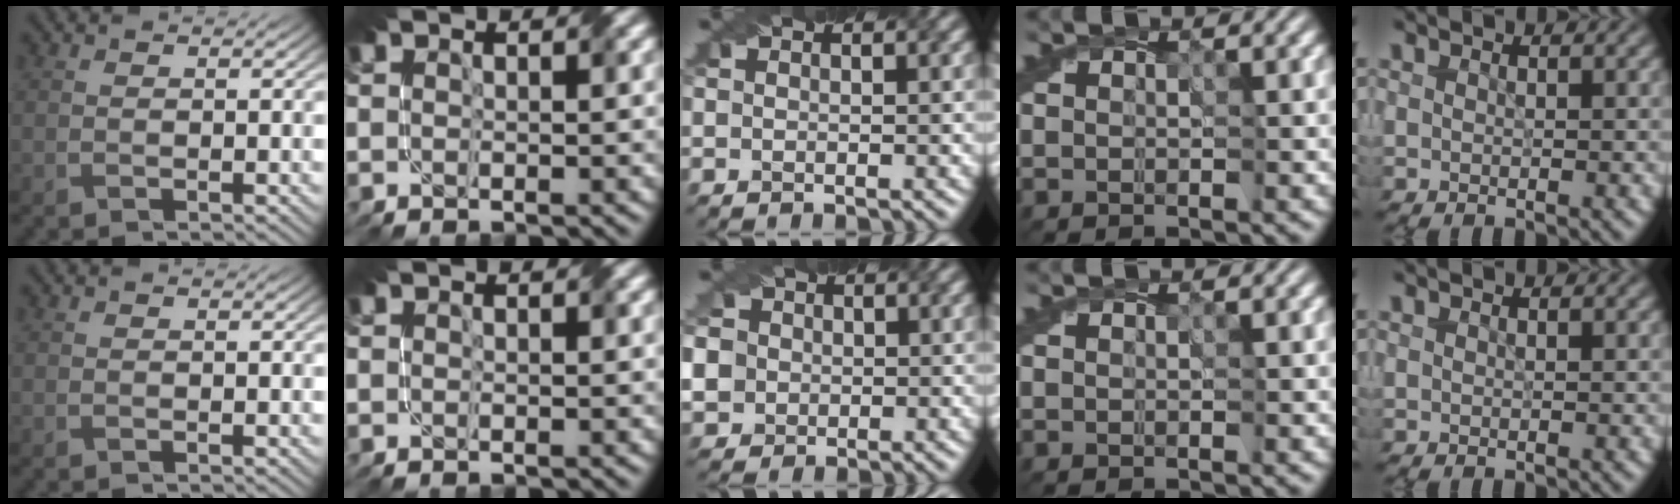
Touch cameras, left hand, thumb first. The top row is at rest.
{"middle": {"total": 8.2, "force": [0.5, 7.6, 2.9], "torque": [-0.071, 0.026, -0.006]}}